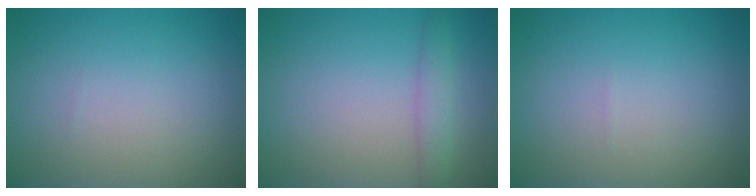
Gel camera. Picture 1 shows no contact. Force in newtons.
{"total": 2.0, "press": 2.0, "slide": 0.0}
{"total": 0.0}